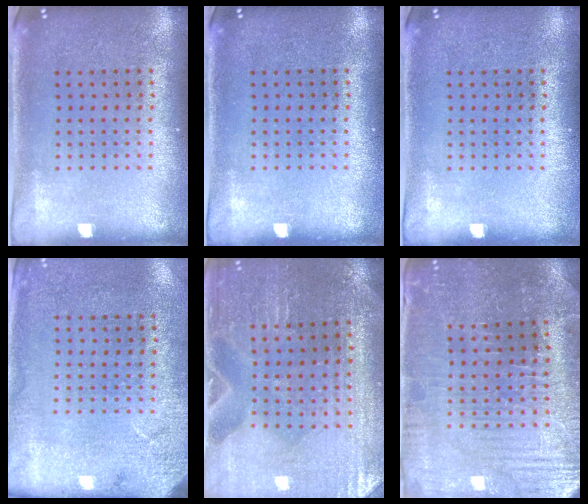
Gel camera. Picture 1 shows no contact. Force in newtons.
{"total": 0.0}
{"total": 0.0}
{"total": 2.7, "press": 2.2, "slide": 1.6}
{"total": 0.8, "press": 0.8, "slide": 0.1}
{"total": 1.8, "press": 1.8, "slide": 0.3}